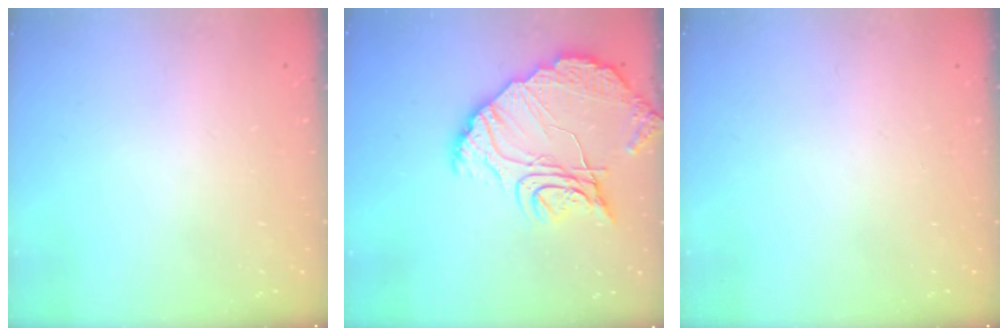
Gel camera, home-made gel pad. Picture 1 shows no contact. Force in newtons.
{"total": 14.9, "press": 14.8, "slide": 1.2}
{"total": 0.0}